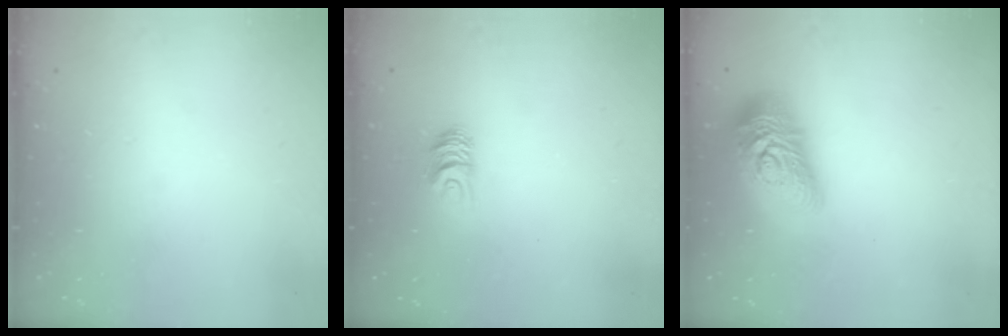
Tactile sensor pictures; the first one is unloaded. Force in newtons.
{"total": 6.4, "press": 6.4, "slide": 0.5}
{"total": 22.1, "press": 22.0, "slide": 1.3}